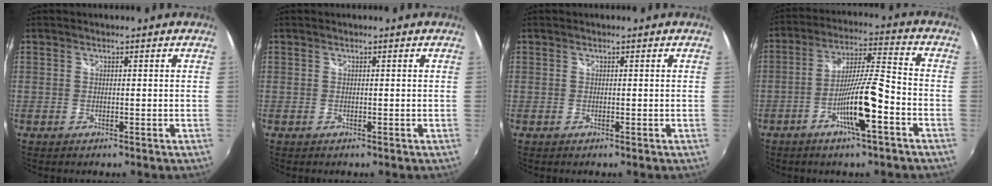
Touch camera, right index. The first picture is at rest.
{"total": 0.0}
{"total": 0.0}
{"total": 11.0, "force": [-5.0, 0.5, 9.8], "torque": [-0.187, -0.002, -0.092]}